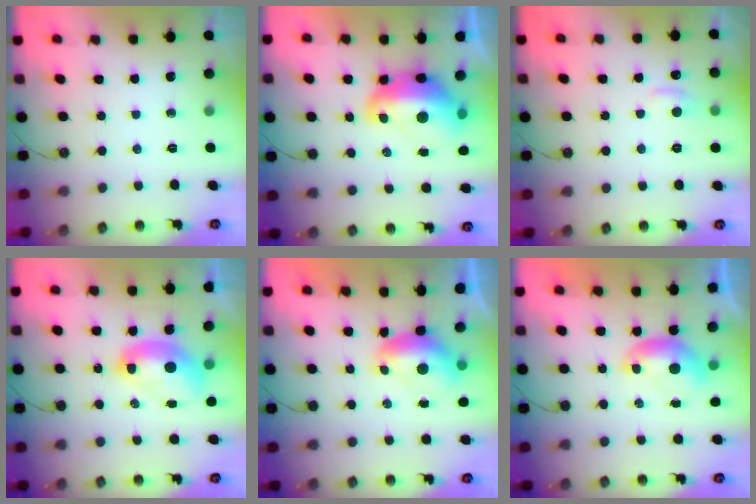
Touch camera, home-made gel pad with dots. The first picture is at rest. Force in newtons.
{"total": 6.8, "press": 6.7, "slide": 1.3}
{"total": 0.8, "press": 0.1, "slide": 0.8}
{"total": 4.3, "press": 4.2, "slide": 0.9}
{"total": 0.5, "press": 0.1, "slide": 0.5}
{"total": 0.0}